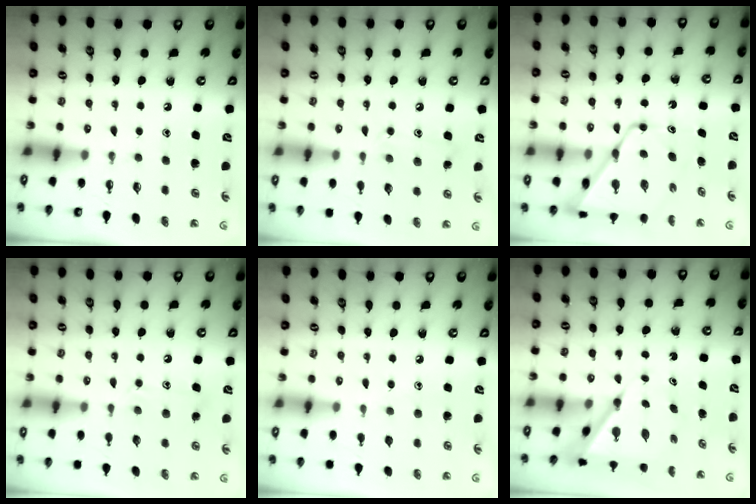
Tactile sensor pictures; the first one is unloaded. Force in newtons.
{"total": 9.5, "press": 9.5, "slide": 0.7}
{"total": 12.7, "press": 12.7, "slide": 0.8}
{"total": 10.8, "press": 10.8, "slide": 0.8}
{"total": 4.8, "press": 4.8, "slide": 0.5}
{"total": 7.0, "press": 7.0, "slide": 0.6}